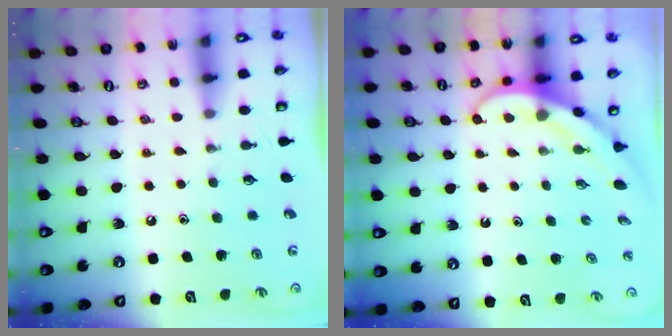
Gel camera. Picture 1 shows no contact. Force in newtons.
{"total": 3.9, "press": 3.9, "slide": 0.3}